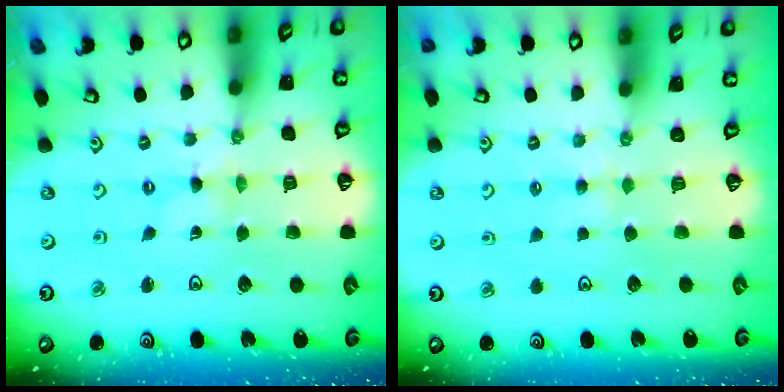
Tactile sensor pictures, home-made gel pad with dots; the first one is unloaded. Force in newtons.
{"total": 2.6, "press": 2.5, "slide": 0.5}